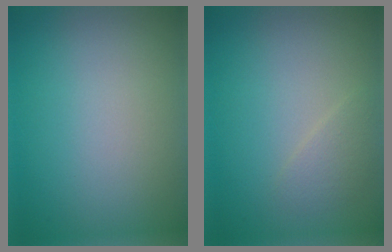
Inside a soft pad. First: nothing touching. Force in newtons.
{"total": 1.3, "press": 1.3, "slide": 0.1}